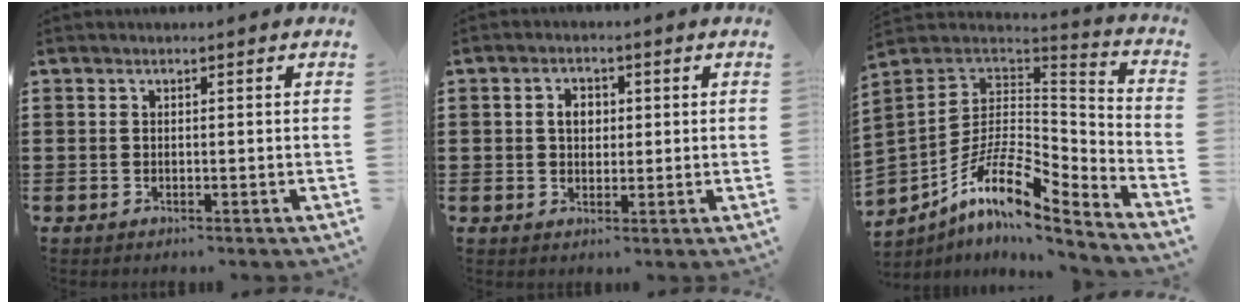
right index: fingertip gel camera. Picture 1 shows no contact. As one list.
[{"total": 3.1, "force": [0.4, 2.2, 2.1], "torque": [-0.047, 0.011, 0.006]}, {"total": 10.8, "force": [-5.6, 4.5, 8.1], "torque": [-0.169, -0.007, -0.110]}]